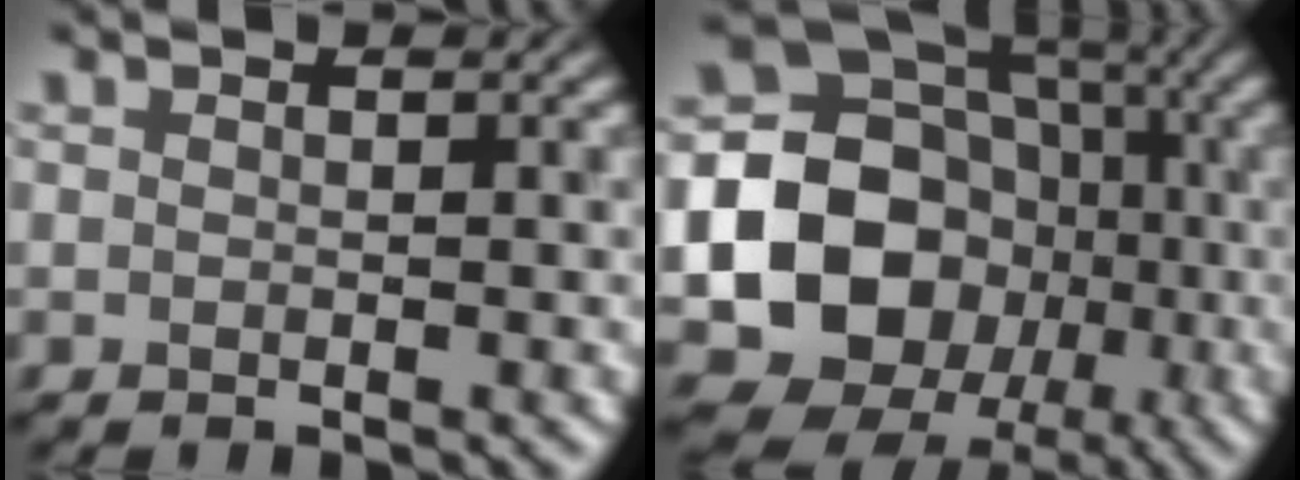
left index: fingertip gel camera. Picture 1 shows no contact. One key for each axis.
{"total": 16.0, "fx": -2.5, "fy": 14.2, "fz": 6.9, "tx": -0.130, "ty": -0.011, "tz": -0.063}